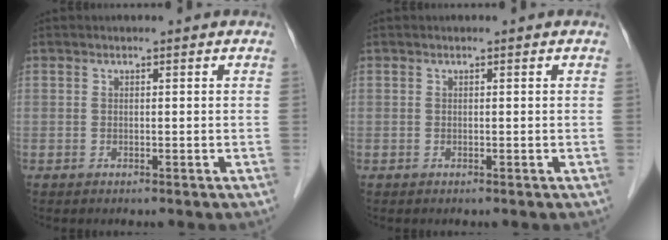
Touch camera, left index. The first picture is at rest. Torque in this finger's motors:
{"motor_torque": [-0.03, 0.03, 0.00, -0.01]}